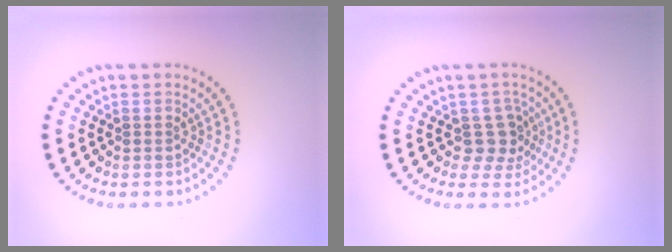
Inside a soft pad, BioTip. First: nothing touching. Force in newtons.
{"total": 2.6, "press": 2.1, "slide": 1.6}